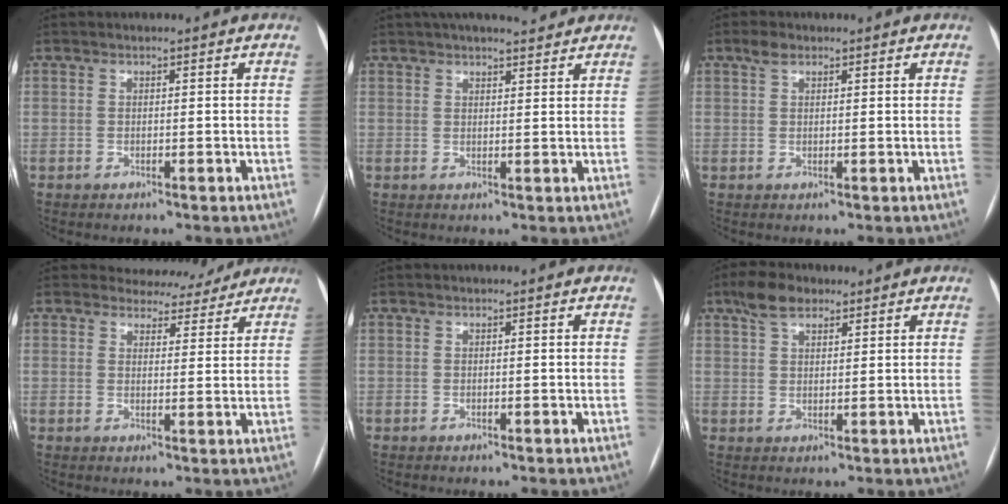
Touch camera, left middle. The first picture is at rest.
{"total": 7.9, "force": [6.8, 1.7, 3.5], "torque": [-0.049, 0.022, 0.092]}
{"total": 1.9, "force": [1.3, 0.9, 1.1], "torque": [-0.025, 0.013, 0.025]}
{"total": 6.5, "force": [6.0, 2.5, -0.1], "torque": [0.013, 0.000, 0.064]}
{"total": 0.0}
{"total": 5.2, "force": [3.6, 2.4, 2.8], "torque": [-0.058, 0.021, 0.067]}